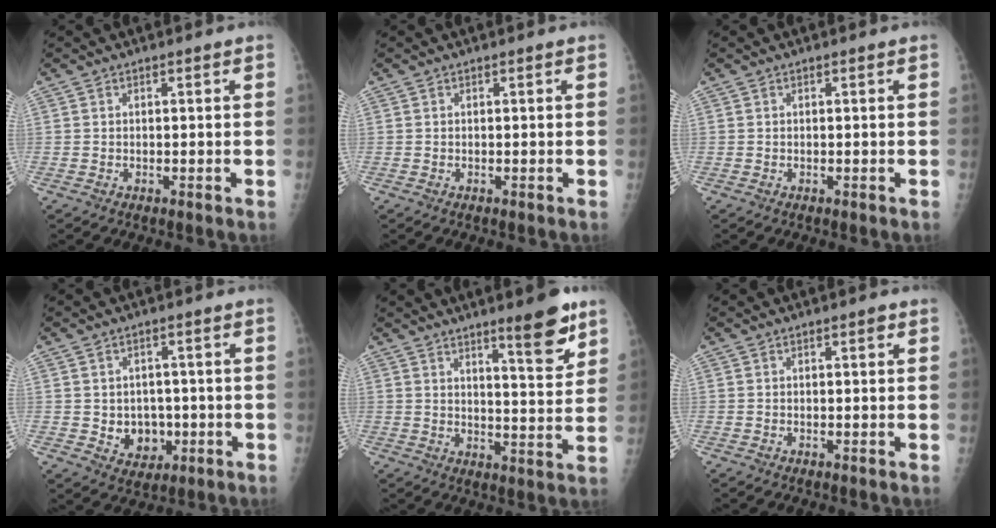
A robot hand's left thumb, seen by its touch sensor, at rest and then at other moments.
{"total": 0.0}
{"total": 0.0}
{"total": 6.4, "force": [-0.8, 5.4, 3.3], "torque": [-0.015, 0.003, 0.001]}
{"total": 10.1, "force": [6.7, 1.7, 7.3], "torque": [-0.088, -0.049, 0.096]}
{"total": 1.1, "force": [0.5, 0.4, 0.9], "torque": [-0.012, 0.001, 0.007]}